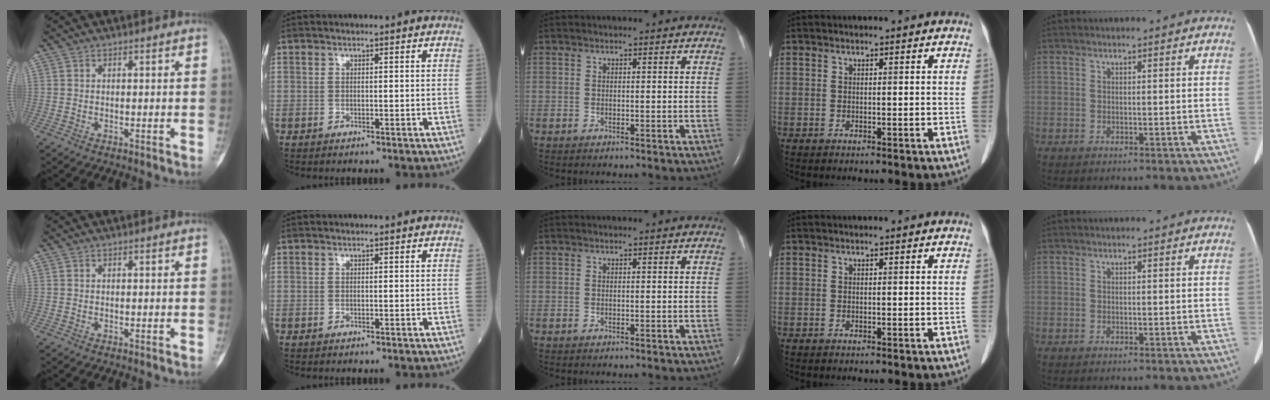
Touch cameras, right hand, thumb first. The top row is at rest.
{}